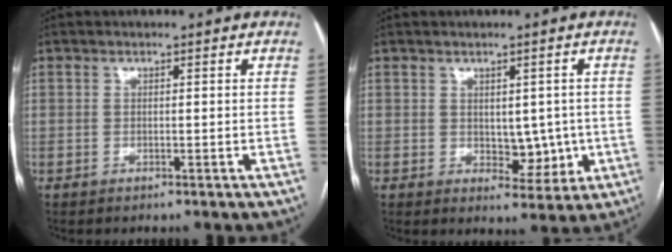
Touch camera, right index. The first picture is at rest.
{"total": 5.2, "force": [-0.2, 3.1, 4.1], "torque": [-0.047, -0.002, 0.009]}